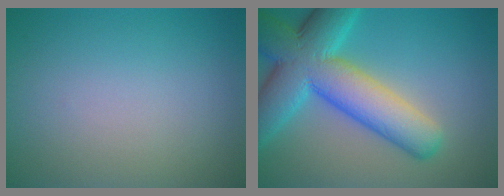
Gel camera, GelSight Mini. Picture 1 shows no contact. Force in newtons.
{"total": 11.1, "press": 11.1, "slide": 0.5}